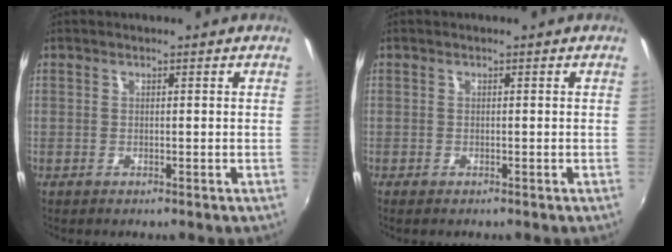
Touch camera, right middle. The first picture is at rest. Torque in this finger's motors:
{"motor_torque": [0.87, -1.19, 0.14, 0.03]}